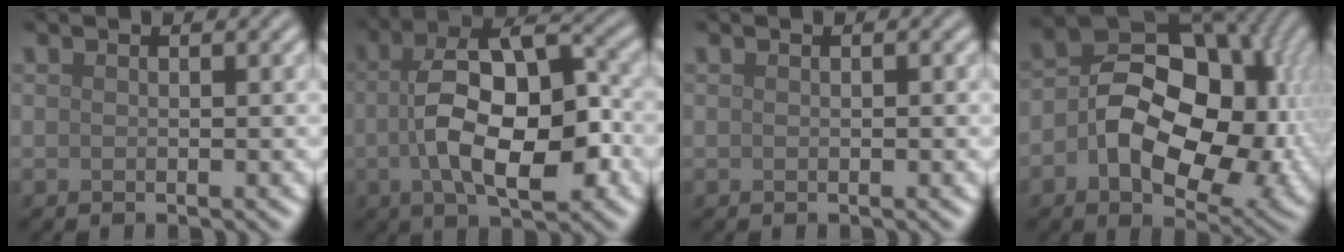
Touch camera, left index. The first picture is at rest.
{"total": 10.7, "force": [-1.4, 5.0, 9.4], "torque": [-0.156, -0.003, -0.020]}
{"total": 0.7, "force": [0.1, 0.3, 0.6], "torque": [-0.010, -0.002, 0.000]}
{"total": 14.6, "force": [-1.5, 9.5, 11.0], "torque": [-0.156, -0.006, -0.023]}